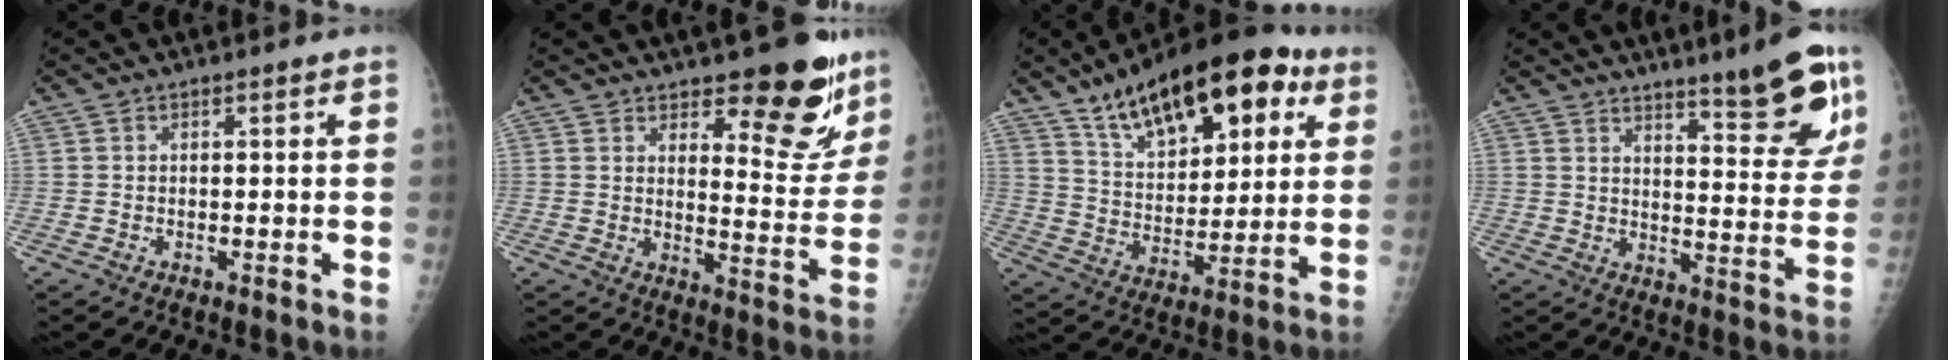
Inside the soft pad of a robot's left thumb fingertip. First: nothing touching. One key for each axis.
{"total": 13.7, "fx": 9.8, "fy": 5.0, "fz": 8.1, "tx": -0.048, "ty": -0.077, "tz": 0.138}
{"total": 23.3, "fx": 12.7, "fy": 11.0, "fz": 16.2, "tx": -0.219, "ty": -0.025, "tz": 0.209}
{"total": 13.3, "fx": 9.0, "fy": 2.5, "fz": 9.5, "tx": -0.097, "ty": -0.061, "tz": 0.133}